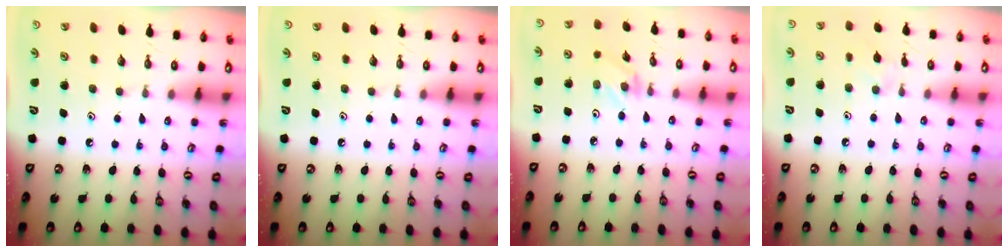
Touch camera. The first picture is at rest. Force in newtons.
{"total": 0.0}
{"total": 2.1, "press": 2.0, "slide": 0.4}
{"total": 6.7, "press": 6.7, "slide": 0.8}